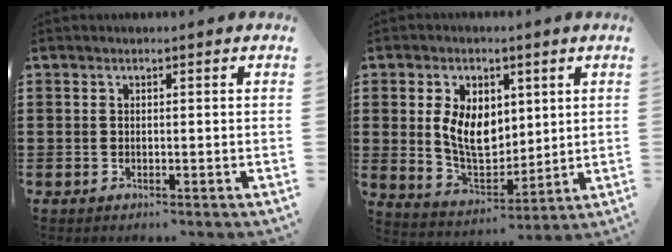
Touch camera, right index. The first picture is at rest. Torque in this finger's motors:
{"motor_torque": [1.23, 0.27, 0.98, 0.20]}